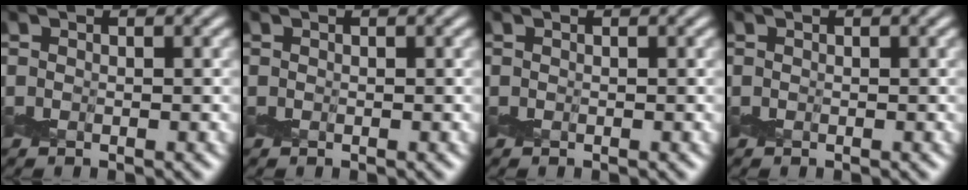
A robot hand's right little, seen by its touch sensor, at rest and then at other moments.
{"total": 0.0}
{"total": 0.0}
{"total": 0.0}